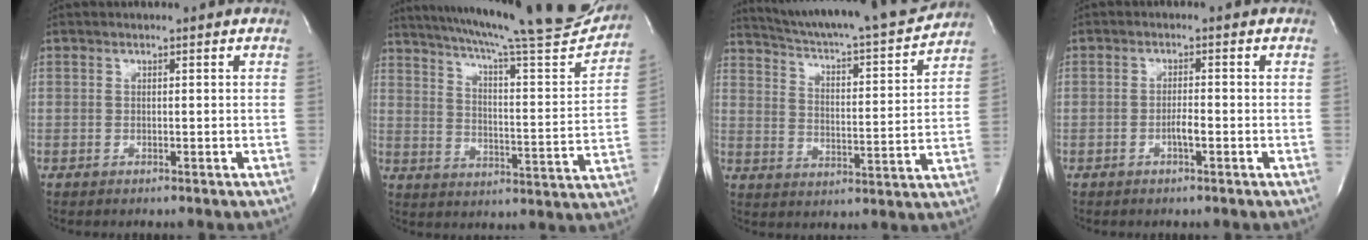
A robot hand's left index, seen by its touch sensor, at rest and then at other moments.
{"total": 27.0, "force": [23.9, 1.3, 12.6], "torque": [-0.203, -0.062, 0.312]}
{"total": 20.3, "force": [18.9, 1.3, 7.4], "torque": [-0.120, -0.034, 0.265]}
{"total": 1.9, "force": [-1.0, 0.2, 1.6], "torque": [-0.030, -0.003, -0.018]}